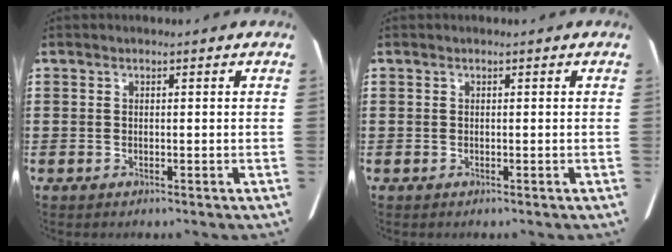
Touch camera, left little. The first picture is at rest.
{"total": 0.0}